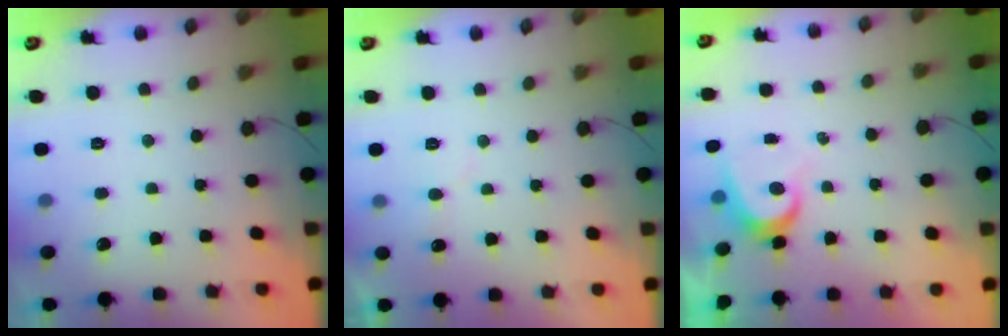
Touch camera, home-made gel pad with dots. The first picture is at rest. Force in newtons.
{"total": 5.3, "press": 5.2, "slide": 0.5}
{"total": 4.8, "press": 4.8, "slide": 0.4}